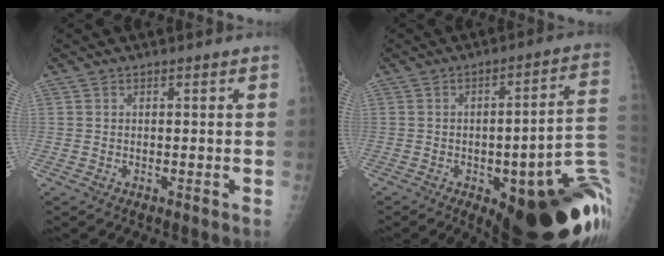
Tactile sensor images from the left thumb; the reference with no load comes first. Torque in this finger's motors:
{"motor_torque": [0.65, 1.12, 0.17, 0.14, 0.14]}